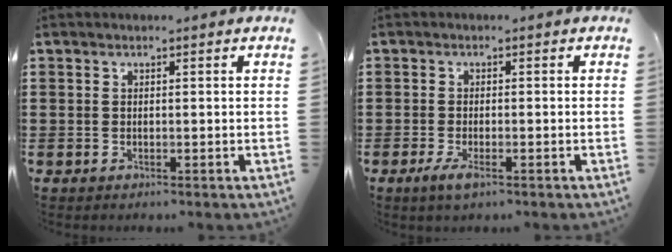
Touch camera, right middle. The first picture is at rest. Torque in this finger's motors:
{"motor_torque": [2.13, 0.01, 0.15, 0.06]}